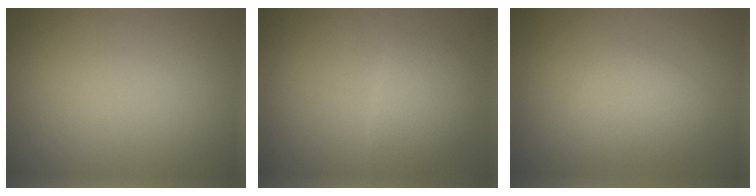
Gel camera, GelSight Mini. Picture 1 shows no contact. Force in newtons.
{"total": 2.9, "press": 2.9, "slide": 0.1}
{"total": 2.8, "press": 2.8, "slide": 0.1}